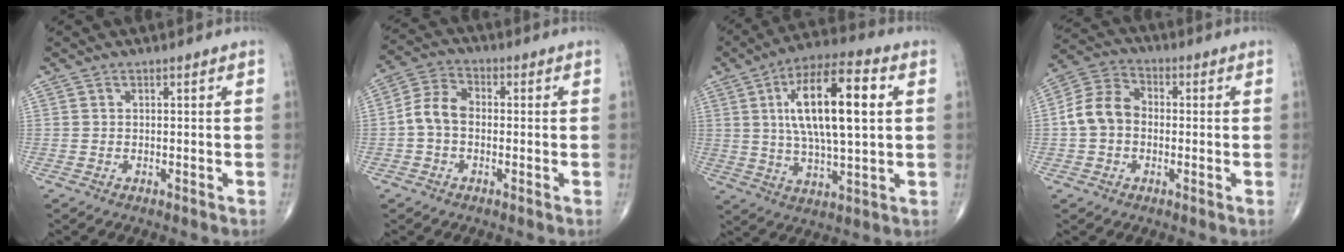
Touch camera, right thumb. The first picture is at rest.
{"total": 6.5, "force": [-0.8, 4.6, 4.5], "torque": [-0.081, 0.024, -0.026]}
{"total": 18.5, "force": [3.9, 6.5, 16.9], "torque": [-0.280, 0.005, 0.062]}
{"total": 8.7, "force": [-0.7, 6.8, 5.4], "torque": [-0.093, 0.031, -0.025]}